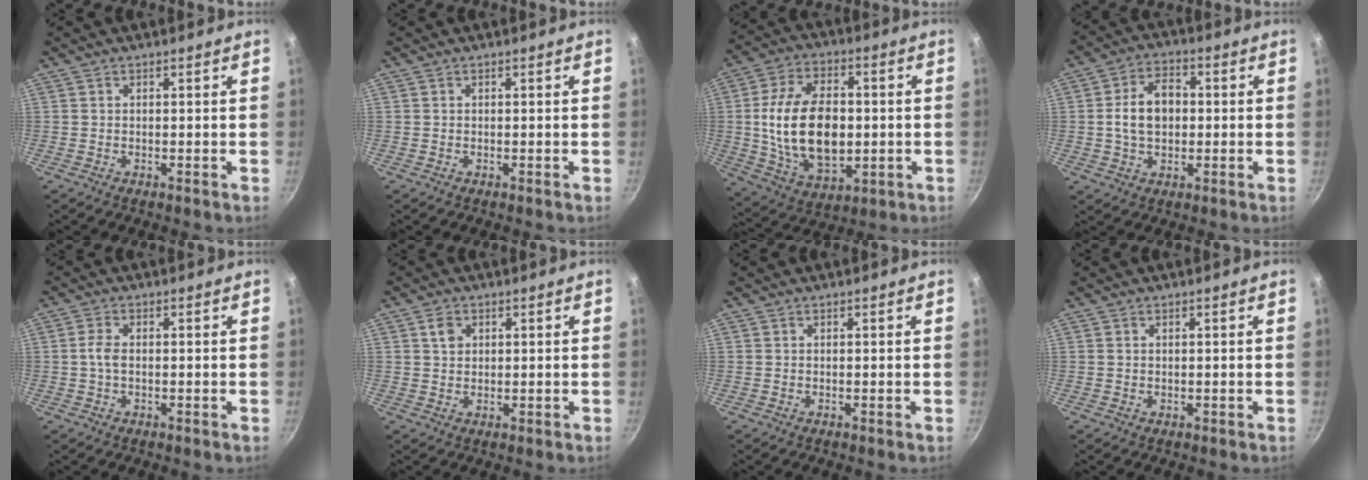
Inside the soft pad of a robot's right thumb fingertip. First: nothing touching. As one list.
[{"total": 0.0}, {"total": 19.8, "force": [-0.3, 12.4, 15.5], "torque": [-0.258, 0.011, 0.006]}, {"total": 9.2, "force": [0.3, 6.3, 6.7], "torque": [-0.096, 0.019, -0.001]}, {"total": 2.7, "force": [-0.2, 1.6, 2.2], "torque": [-0.048, 0.007, -0.006]}, {"total": 3.0, "force": [1.1, 2.3, 1.5], "torque": [-0.014, -0.001, 0.019]}, {"total": 0.0}, {"total": 0.0}]